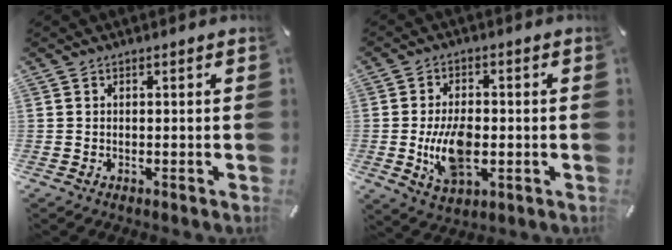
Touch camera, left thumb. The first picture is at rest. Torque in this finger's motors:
{"motor_torque": [1.00, 1.57, 0.50, -0.39, 0.10]}